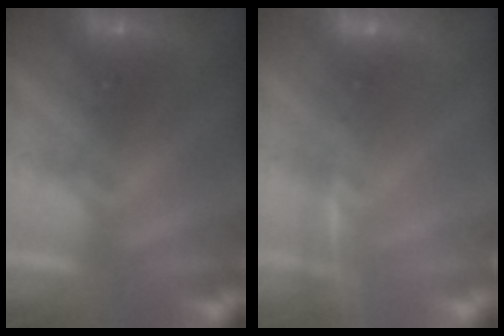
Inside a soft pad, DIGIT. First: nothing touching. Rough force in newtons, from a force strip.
{"total": 1.8}